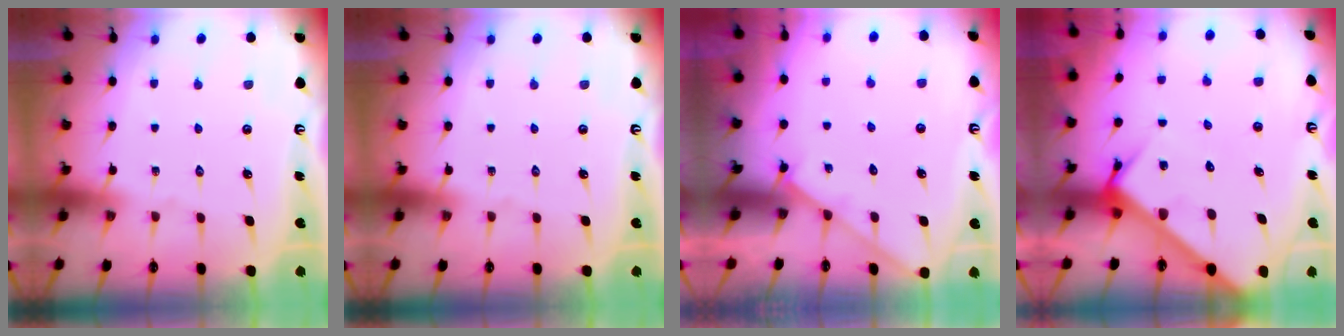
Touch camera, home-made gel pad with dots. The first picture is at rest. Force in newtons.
{"total": 0.0}
{"total": 2.0, "press": 1.9, "slide": 0.4}
{"total": 4.3, "press": 4.3, "slide": 0.5}